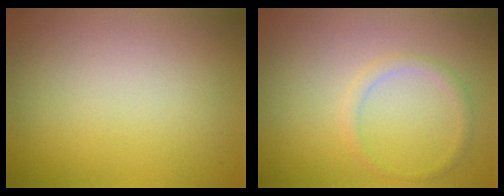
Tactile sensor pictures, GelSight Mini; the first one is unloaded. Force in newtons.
{"total": 1.1, "press": 1.1, "slide": 0.1}